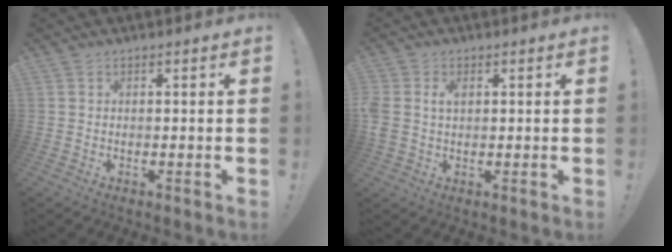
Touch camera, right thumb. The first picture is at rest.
{"total": 3.4, "force": [1.0, 2.5, 2.2], "torque": [-0.039, 0.001, 0.018]}